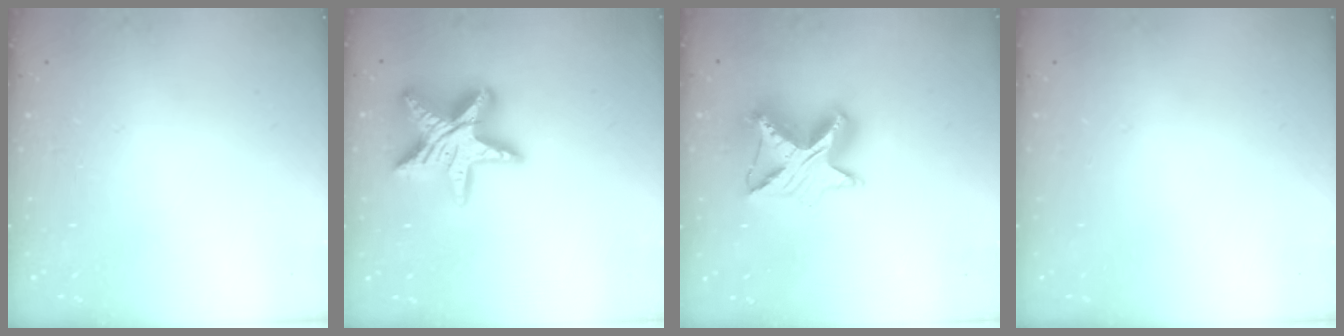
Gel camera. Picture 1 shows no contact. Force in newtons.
{"total": 18.1, "press": 18.1, "slide": 1.3}
{"total": 11.8, "press": 11.8, "slide": 0.9}
{"total": 0.0}